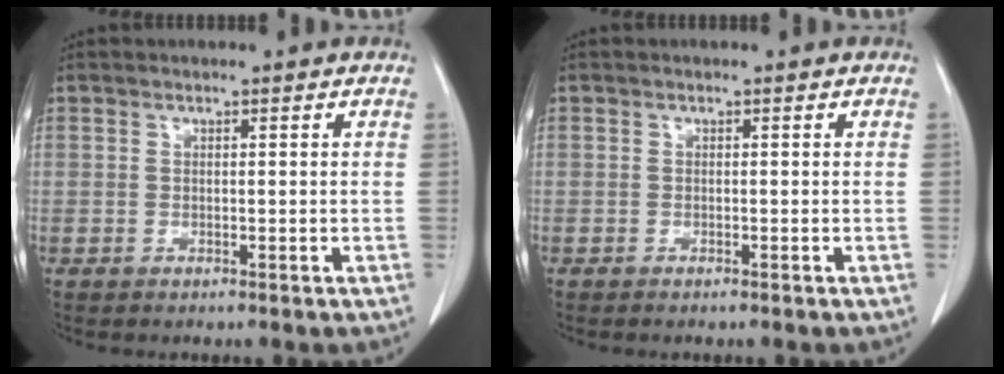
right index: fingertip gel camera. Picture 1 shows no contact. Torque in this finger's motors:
{"motor_torque": [0.04, -0.04, -0.01, 0.01]}